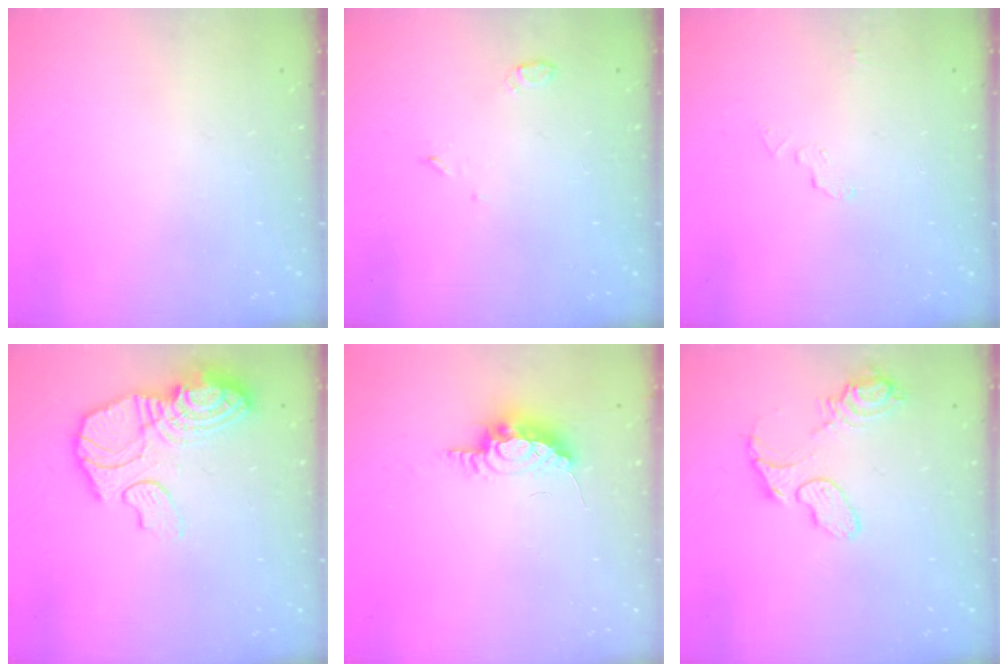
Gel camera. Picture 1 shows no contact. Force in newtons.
{"total": 3.0, "press": 2.9, "slide": 0.6}
{"total": 2.8, "press": 2.8, "slide": 0.2}
{"total": 15.8, "press": 15.8, "slide": 1.5}
{"total": 8.1, "press": 7.9, "slide": 1.8}
{"total": 9.1, "press": 9.1, "slide": 0.6}